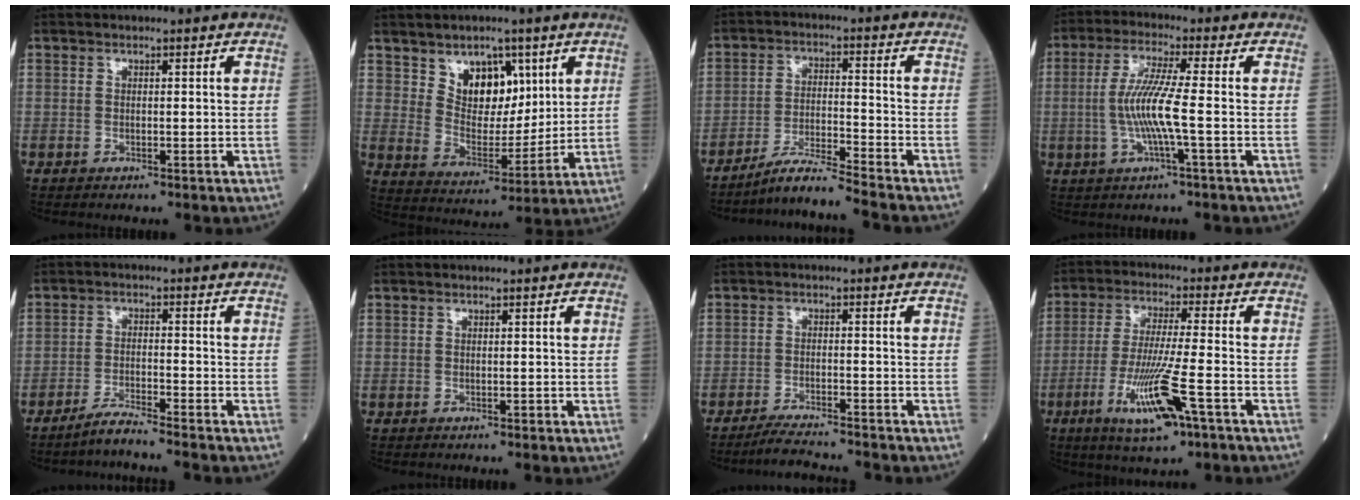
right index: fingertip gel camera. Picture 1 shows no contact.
{"total": 8.9, "force": [4.5, 5.4, 5.5], "torque": [-0.092, 0.001, 0.087]}
{"total": 7.2, "force": [-6.5, -1.6, 2.7], "torque": [-0.052, -0.021, -0.122]}
{"total": 7.8, "force": [-1.1, -0.4, 7.7], "torque": [-0.161, -0.001, -0.024]}
{"total": 4.1, "force": [-3.7, -0.8, 1.5], "torque": [-0.035, -0.015, -0.075]}
{"total": 0.0}
{"total": 6.7, "force": [-6.3, -0.1, 2.2], "torque": [-0.036, -0.017, -0.104]}
{"total": 11.6, "force": [-5.2, 0.5, 10.4], "torque": [-0.205, -0.023, -0.090]}